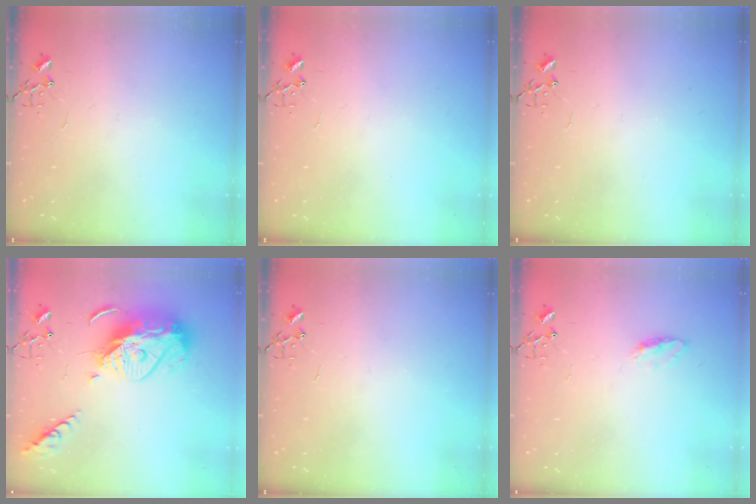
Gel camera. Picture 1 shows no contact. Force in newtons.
{"total": 0.0}
{"total": 0.0}
{"total": 17.5, "press": 17.4, "slide": 1.6}
{"total": 0.0}
{"total": 5.0, "press": 5.0, "slide": 0.7}